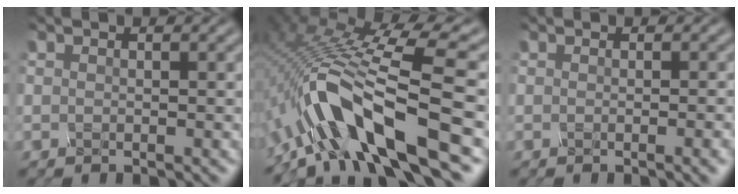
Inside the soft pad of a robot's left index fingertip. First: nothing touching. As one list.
[{"total": 11.4, "force": [-5.6, 2.1, 9.8], "torque": [-0.193, 0.021, -0.073]}, {"total": 2.8, "force": [-0.6, 1.2, 2.4], "torque": [-0.011, 0.026, -0.008]}]